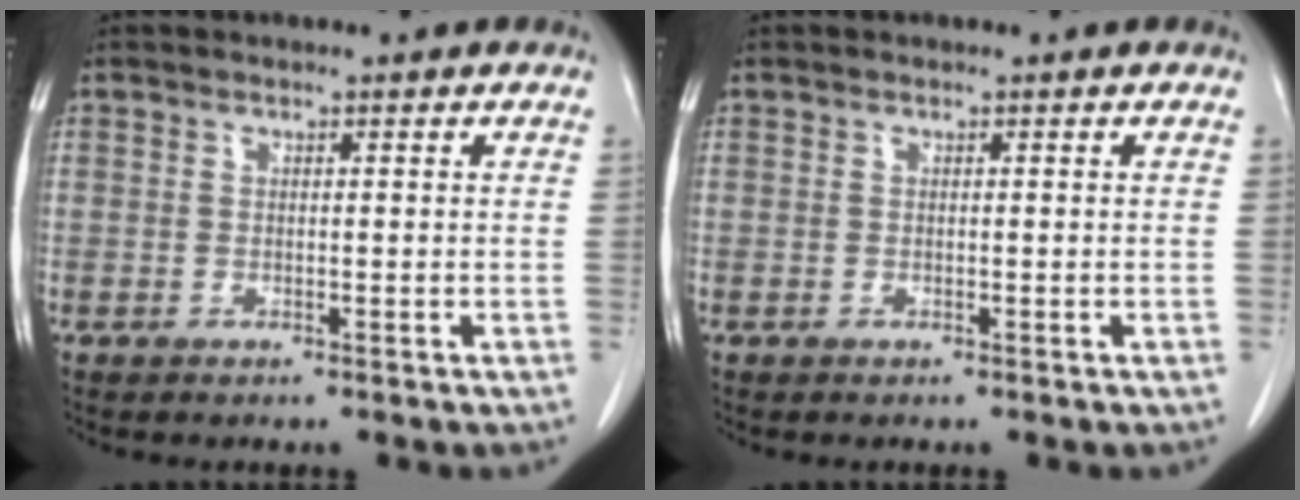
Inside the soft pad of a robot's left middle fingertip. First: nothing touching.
{"total": 0.0}